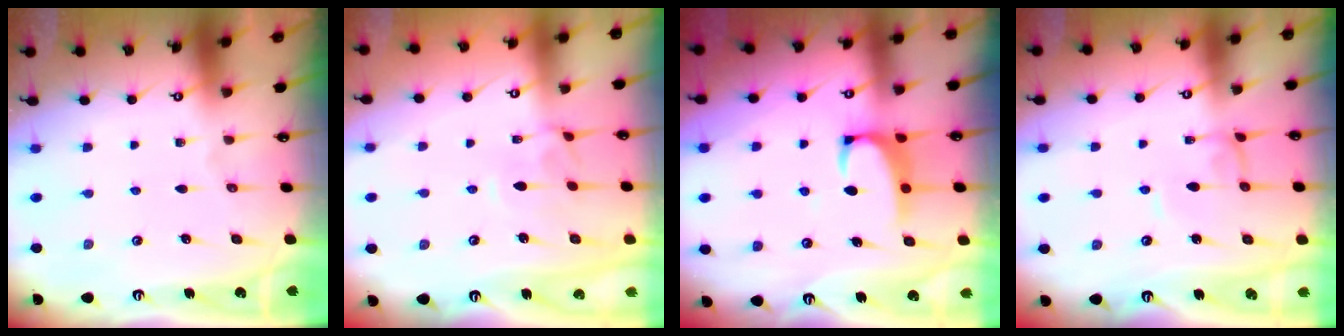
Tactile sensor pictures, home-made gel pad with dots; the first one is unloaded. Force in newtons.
{"total": 2.7, "press": 2.6, "slide": 0.7}
{"total": 3.2, "press": 3.1, "slide": 0.8}
{"total": 1.1, "press": 1.0, "slide": 0.3}